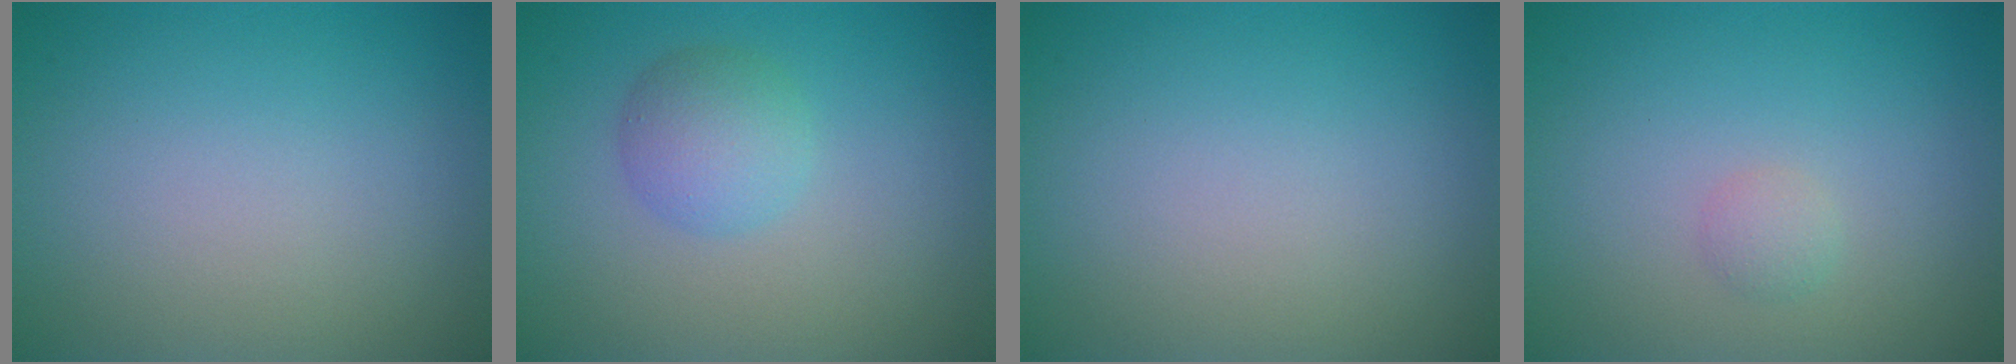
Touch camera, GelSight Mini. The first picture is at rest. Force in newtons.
{"total": 2.8, "press": 2.8, "slide": 0.1}
{"total": 0.0}
{"total": 0.9, "press": 0.9, "slide": 0.1}